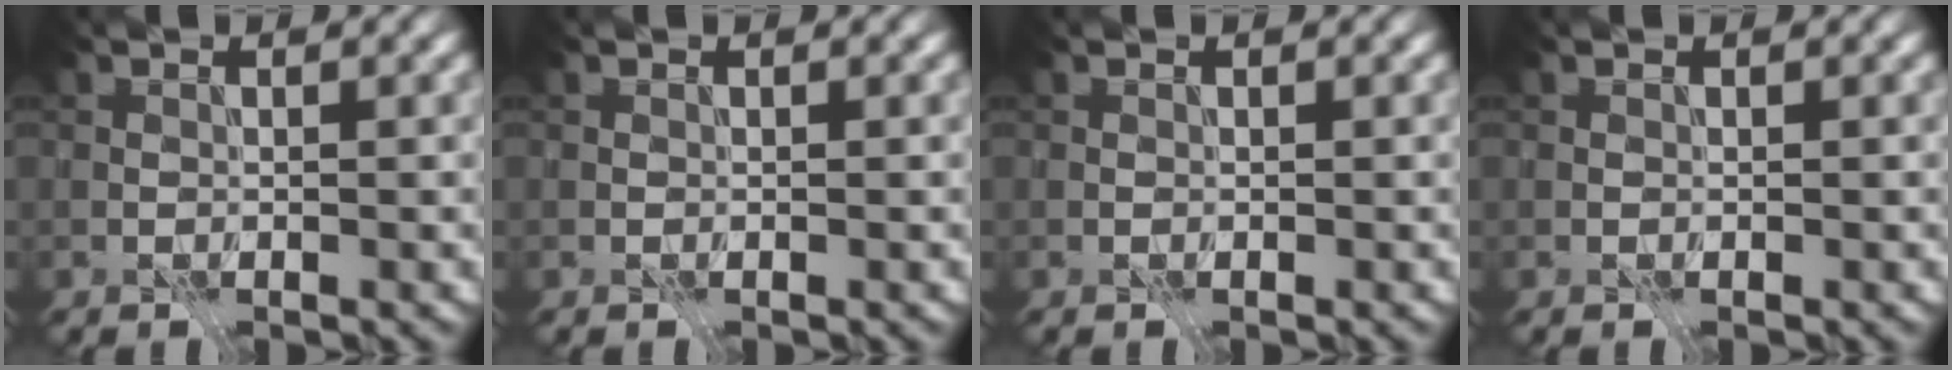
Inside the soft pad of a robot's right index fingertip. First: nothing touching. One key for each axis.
{"total": 0.0}
{"total": 0.0}
{"total": 0.0}